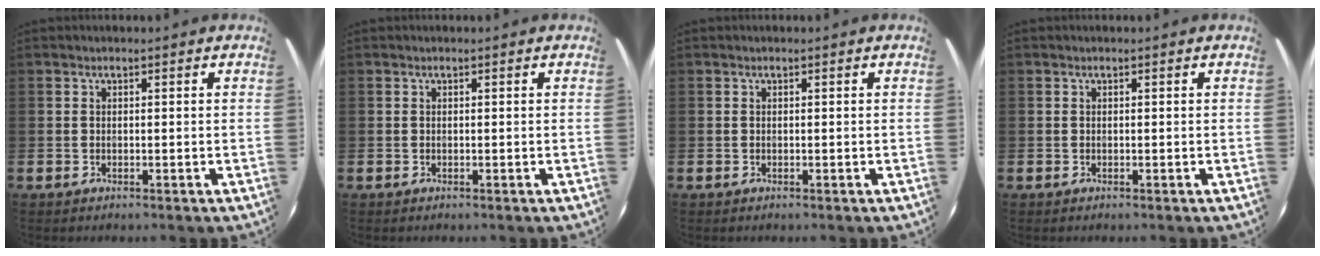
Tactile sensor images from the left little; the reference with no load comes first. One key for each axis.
{"total": 0.0}
{"total": 0.0}
{"total": 0.0}